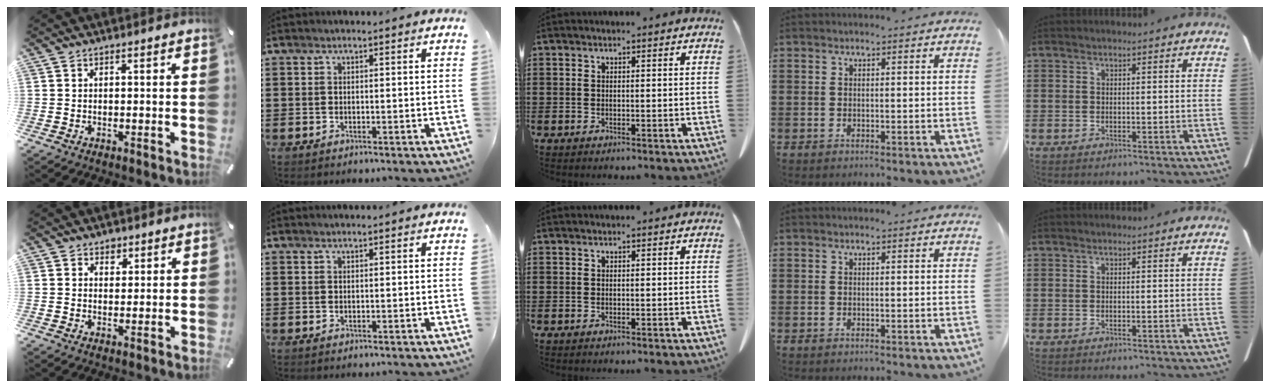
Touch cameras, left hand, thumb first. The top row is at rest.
{"thumb": {"total": 2.4, "force": [1.3, 1.9, 0.4], "torque": [0.005, -0.003, 0.021]}}